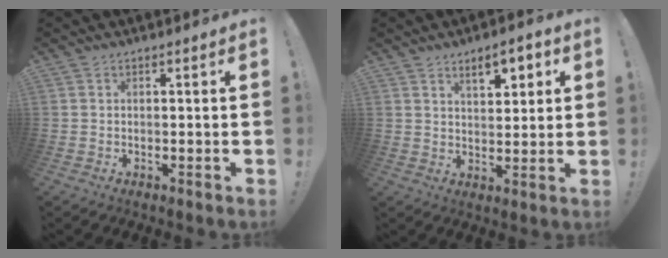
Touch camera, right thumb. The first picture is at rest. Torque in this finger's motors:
{"motor_torque": [-0.05, 0.26, 0.16, 0.12, 0.18]}